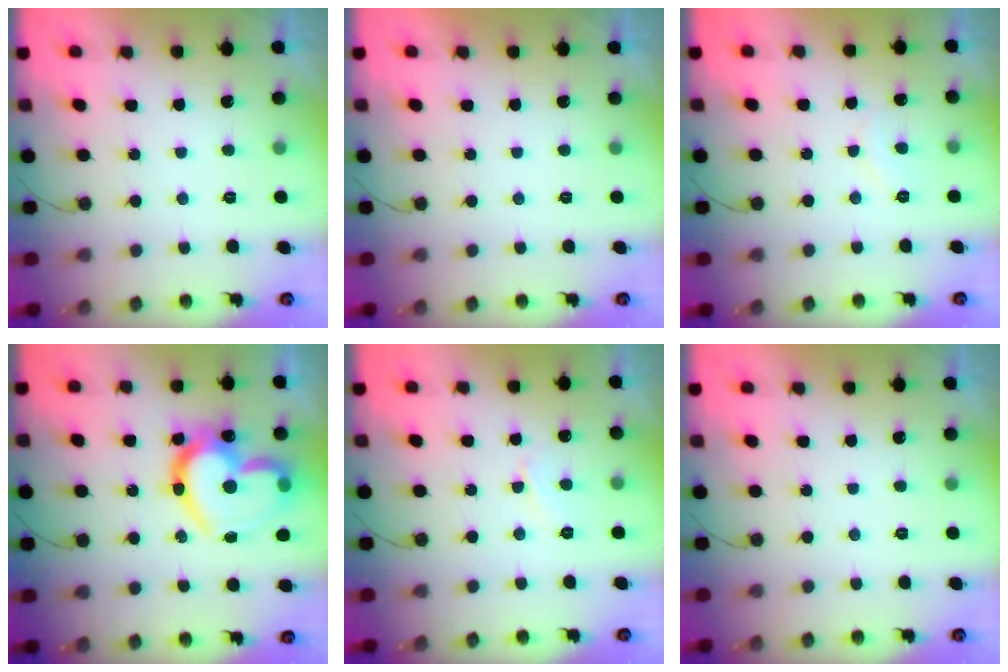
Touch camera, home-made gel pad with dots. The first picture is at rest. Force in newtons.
{"total": 1.8, "press": 1.8, "slide": 0.1}
{"total": 5.9, "press": 5.9, "slide": 0.5}
{"total": 25.5, "press": 25.4, "slide": 2.3}
{"total": 4.2, "press": 4.2, "slide": 0.4}
{"total": 0.0}